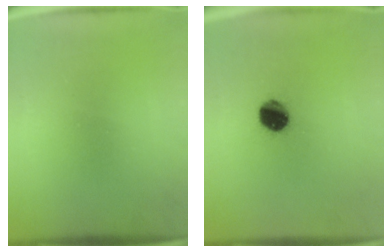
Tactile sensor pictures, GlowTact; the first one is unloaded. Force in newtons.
{"total": 7.6}